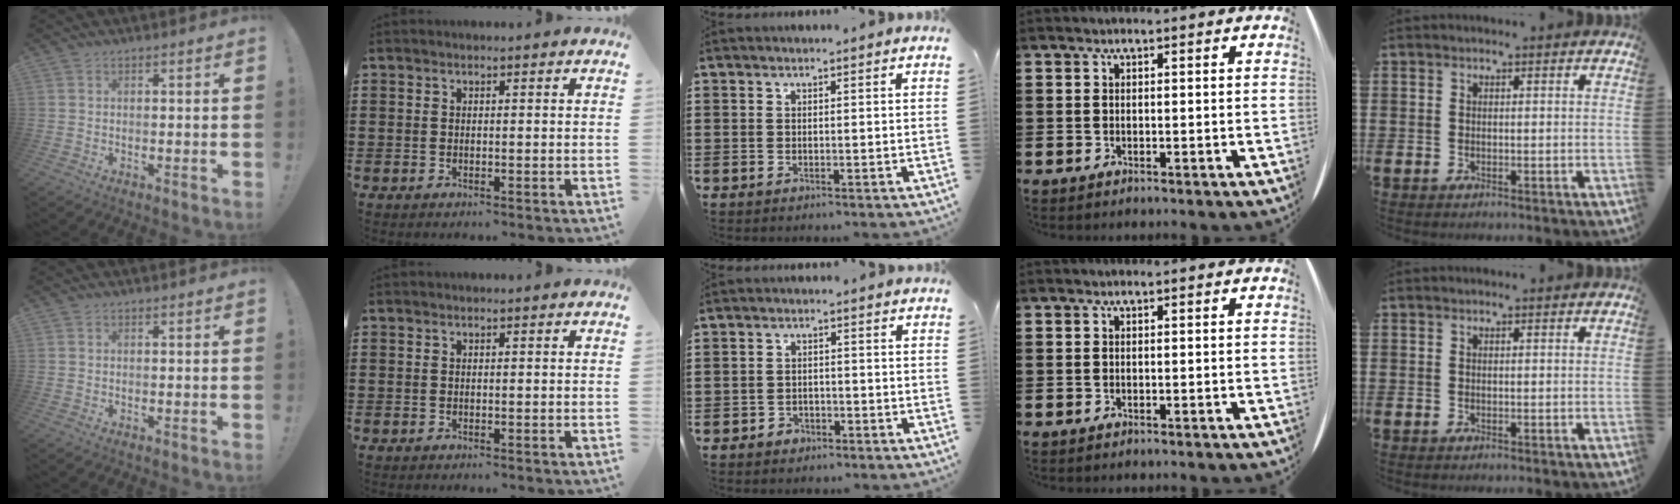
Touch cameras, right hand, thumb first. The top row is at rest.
{"middle": {"total": 1.7, "force": [-1.4, 0.9, 0.2], "torque": [-0.008, 0.003, -0.031]}}